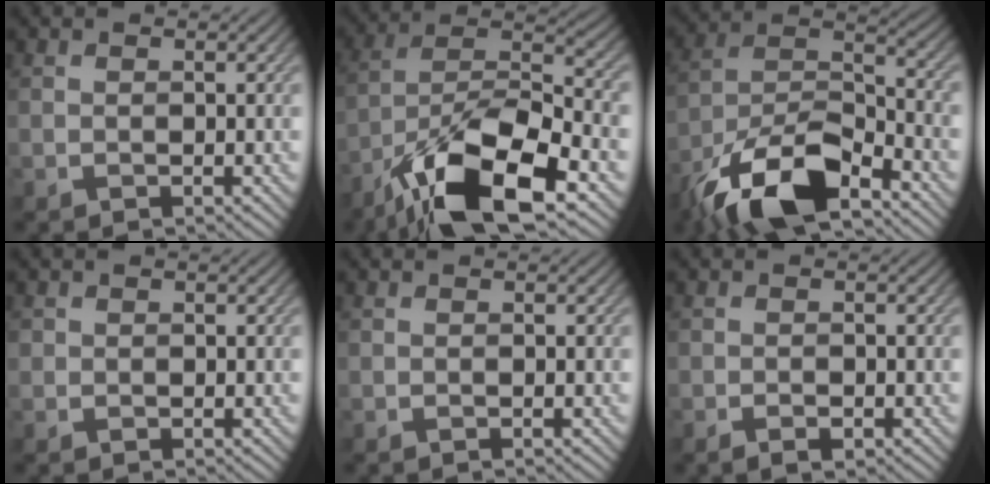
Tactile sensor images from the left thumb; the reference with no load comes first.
{"total": 15.7, "force": [-9.5, 5.4, 11.3], "torque": [-0.210, -0.007, -0.187]}
{"total": 14.5, "force": [-10.1, 5.2, 9.1], "torque": [-0.184, -0.007, -0.207]}
{"total": 0.7, "force": [0.1, 0.7, 0.1], "torque": [-0.001, -0.003, 0.000]}
{"total": 0.0}
{"total": 1.4, "force": [-0.8, 0.6, 0.9], "torque": [-0.017, -0.003, -0.013]}